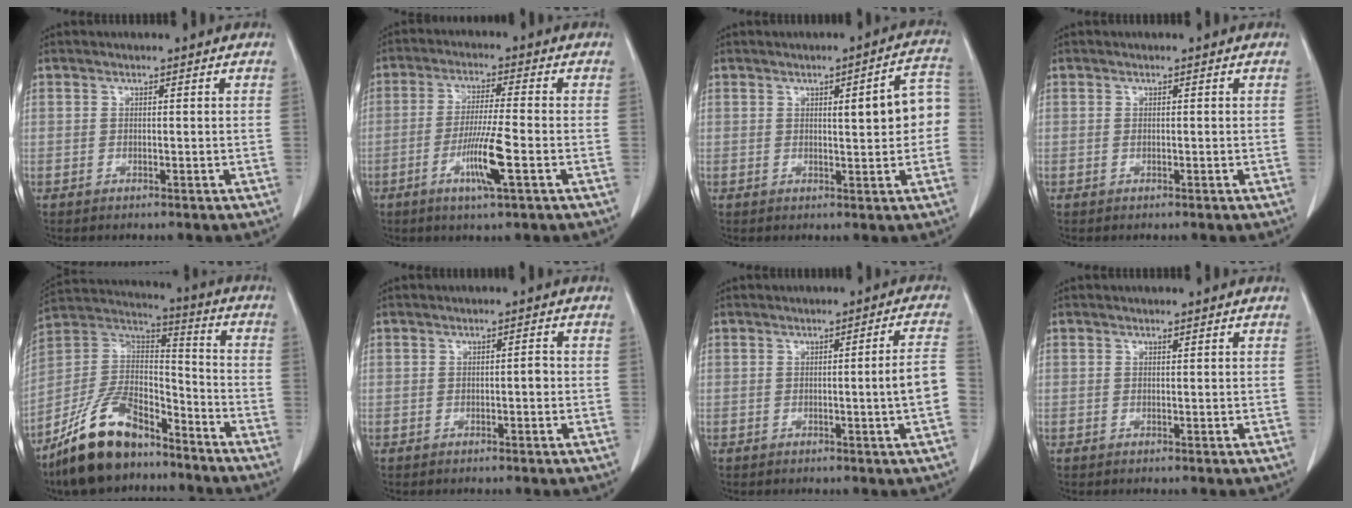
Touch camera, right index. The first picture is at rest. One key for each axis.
{"total": 7.9, "fx": -2.9, "fy": -0.3, "fz": 7.3, "tx": -0.137, "ty": -0.014, "tz": -0.055}
{"total": 7.1, "fx": 0.4, "fy": 1.3, "fz": 6.9, "tx": -0.085, "ty": 0.021, "tz": 0.005}
{"total": 0.0}
{"total": 16.4, "fx": -12.3, "fy": 6.6, "fz": 8.7, "tx": -0.171, "ty": 0.026, "tz": -0.223}
{"total": 1.1, "fx": -0.2, "fy": 0.3, "fz": 1.1, "tx": -0.012, "ty": 0.002, "tz": -0.003}
{"total": 5.0, "fx": -1.0, "fy": -0.8, "fz": 4.8, "tx": -0.059, "ty": 0.001, "tz": -0.017}
{"total": 0.0}